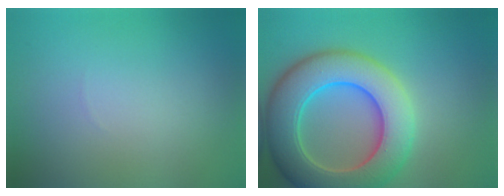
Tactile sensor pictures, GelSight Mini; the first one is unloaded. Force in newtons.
{"total": 10.3, "press": 10.3, "slide": 0.4}